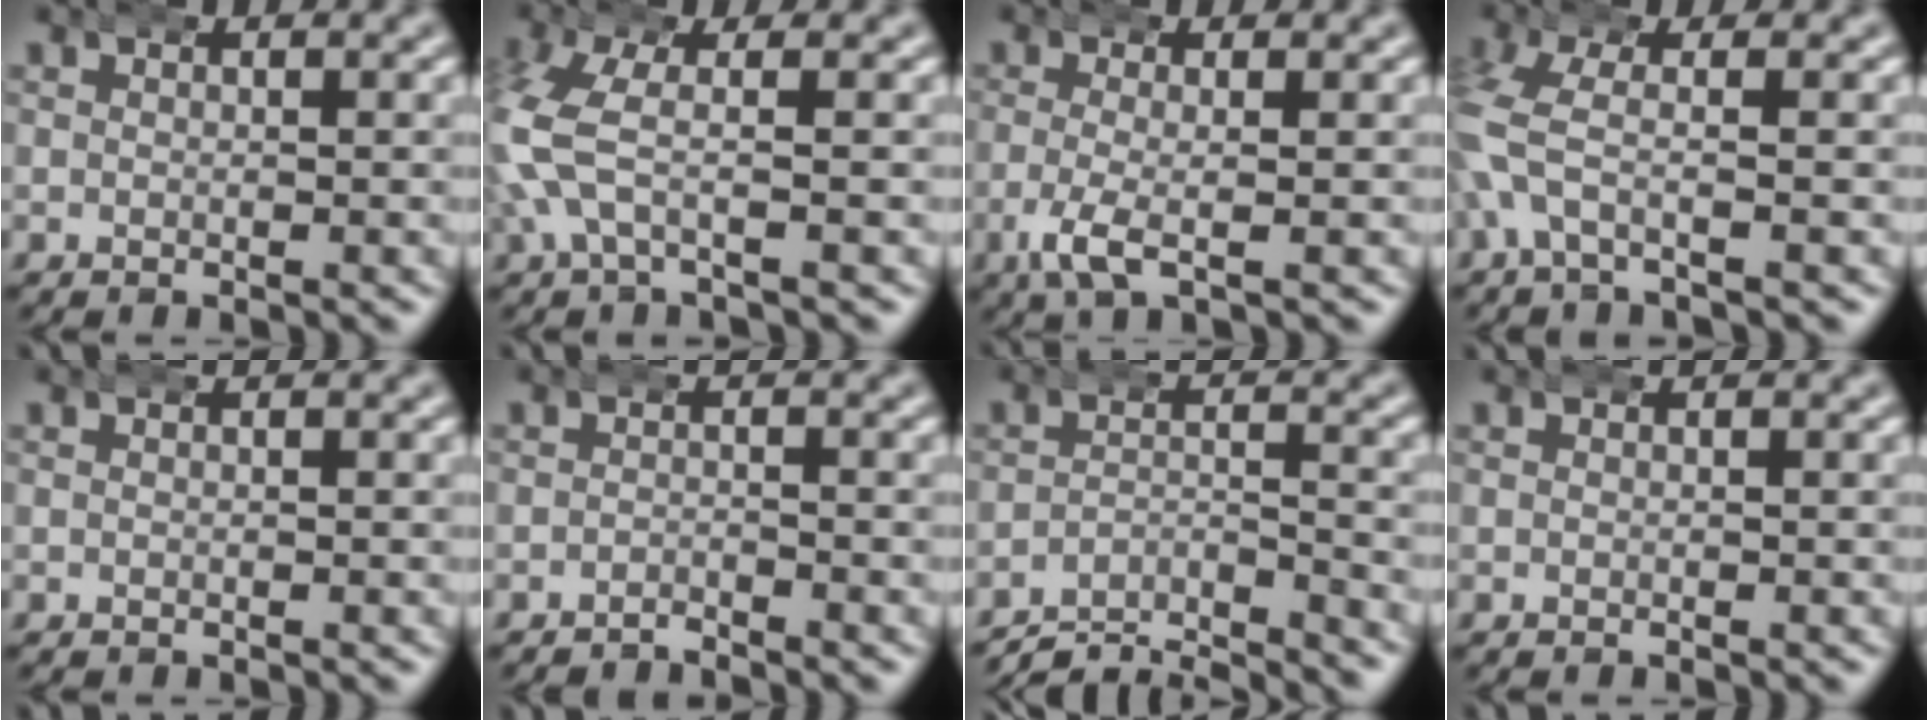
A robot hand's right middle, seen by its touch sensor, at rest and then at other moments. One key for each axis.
{"total": 4.7, "fx": 0.0, "fy": 2.9, "fz": 3.7, "tx": -0.104, "ty": -0.006, "tz": -0.003}
{"total": 3.3, "fx": -1.4, "fy": 1.0, "fz": 2.8, "tx": -0.068, "ty": -0.011, "tz": -0.021}
{"total": 3.2, "fx": -0.1, "fy": 1.7, "fz": 2.7, "tx": -0.080, "ty": -0.007, "tz": -0.004}
{"total": 0.0}
{"total": 2.0, "fx": -1.9, "fy": 0.1, "fz": -0.1, "tx": 0.001, "ty": -0.008, "tz": -0.035}
{"total": 7.8, "fx": -7.2, "fy": 1.9, "fz": 2.1, "tx": -0.020, "ty": -0.021, "tz": -0.119}
{"total": 0.0}